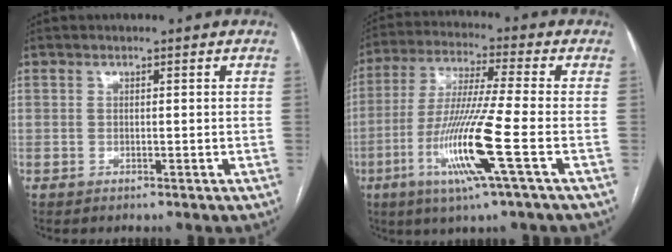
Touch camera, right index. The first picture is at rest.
{"total": 13.9, "force": [-4.8, -1.1, 13.0], "torque": [-0.264, -0.023, -0.096]}